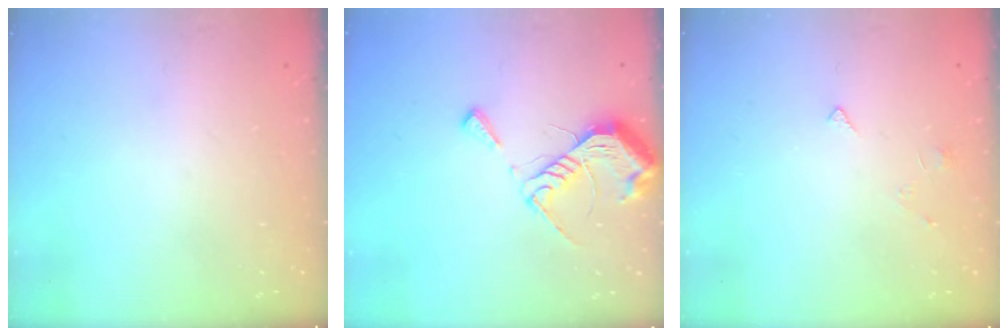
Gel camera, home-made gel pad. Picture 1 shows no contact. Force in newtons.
{"total": 10.4, "press": 10.4, "slide": 0.8}
{"total": 2.2, "press": 2.1, "slide": 0.4}